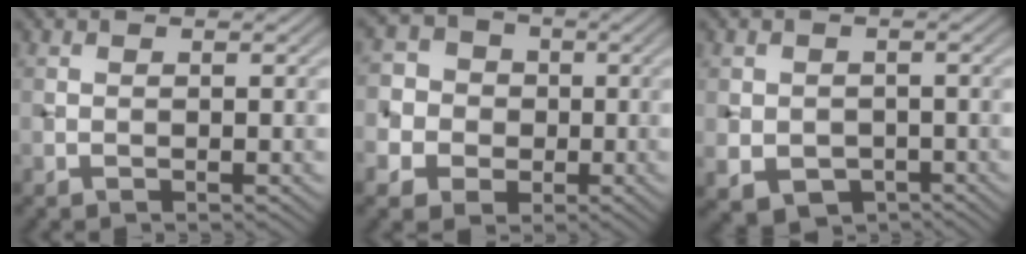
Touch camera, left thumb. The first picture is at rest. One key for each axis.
{"total": 6.8, "fx": -1.2, "fy": 6.4, "fz": 2.0, "tx": -0.058, "ty": 0.001, "tz": -0.046}
{"total": 3.8, "fx": -1.0, "fy": 3.3, "fz": 1.5, "tx": -0.042, "ty": -0.023, "tz": -0.014}